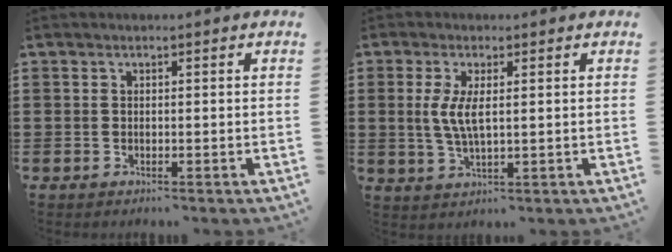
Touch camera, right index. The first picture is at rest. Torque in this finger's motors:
{"motor_torque": [1.18, 0.37, 0.44, 0.14]}